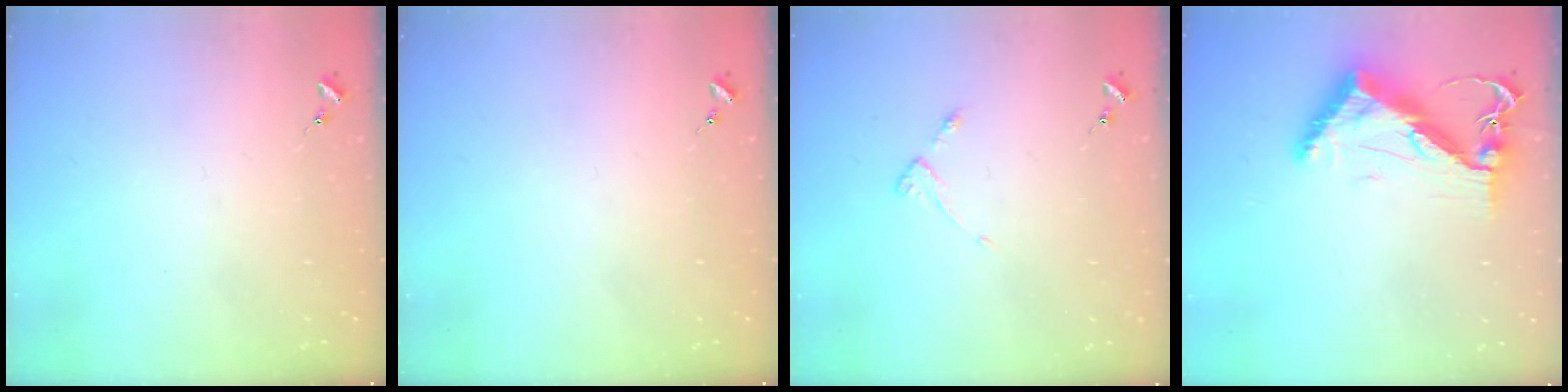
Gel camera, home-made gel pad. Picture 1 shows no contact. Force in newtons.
{"total": 0.0}
{"total": 3.4, "press": 3.3, "slide": 0.5}
{"total": 11.4, "press": 11.3, "slide": 1.2}